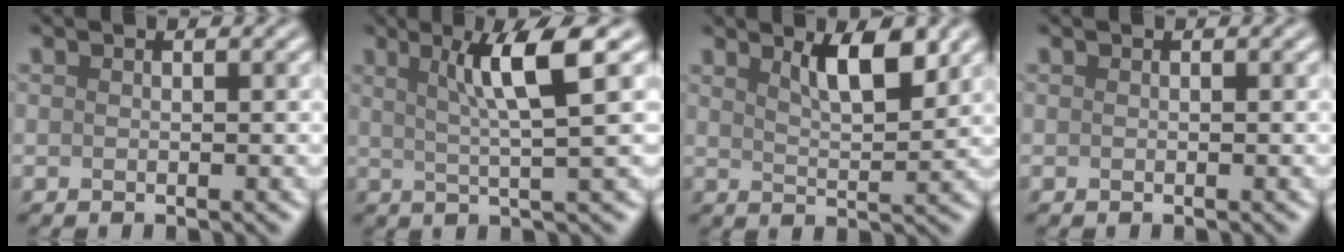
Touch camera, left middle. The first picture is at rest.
{"total": 5.5, "force": [1.9, 0.6, 5.1], "torque": [-0.088, 0.001, 0.034]}
{"total": 4.2, "force": [2.5, 1.1, 3.2], "torque": [-0.051, -0.002, 0.043]}
{"total": 0.0}